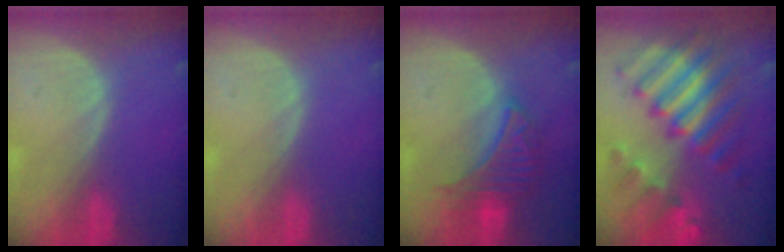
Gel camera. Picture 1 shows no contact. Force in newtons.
{"total": 0.0}
{"total": 6.6, "press": 6.4, "slide": 1.6}
{"total": 11.8, "press": 11.8, "slide": 1.2}